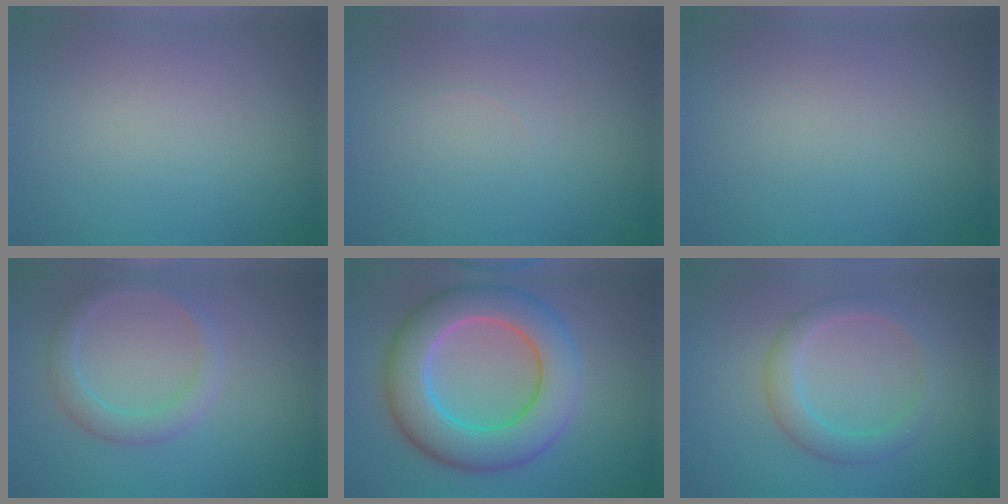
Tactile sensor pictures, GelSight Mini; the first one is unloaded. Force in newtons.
{"total": 0.0}
{"total": 0.0}
{"total": 2.3, "press": 2.3, "slide": 0.2}
{"total": 9.0, "press": 9.0, "slide": 0.5}
{"total": 2.8, "press": 2.8, "slide": 0.1}